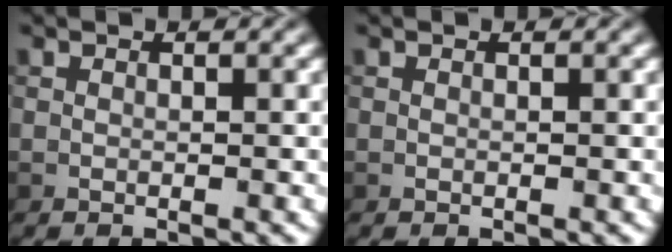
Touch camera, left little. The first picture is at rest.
{"total": 0.0}